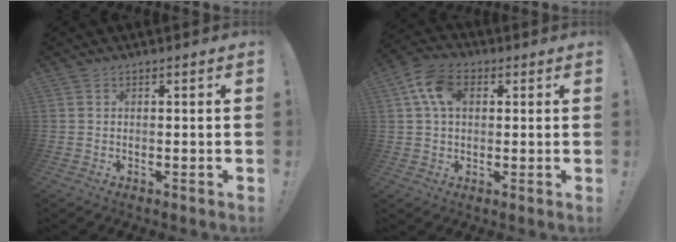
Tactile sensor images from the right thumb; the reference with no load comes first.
{"total": 10.2, "force": [2.8, 6.9, 7.0], "torque": [-0.127, 0.012, 0.056]}